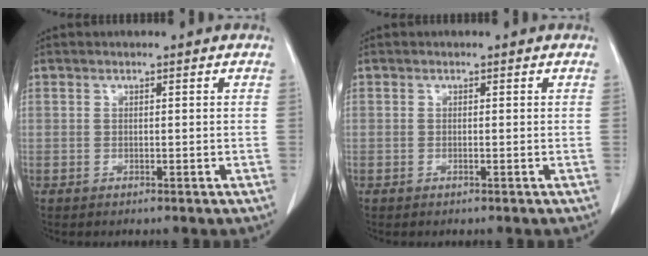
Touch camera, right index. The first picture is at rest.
{"total": 0.0}